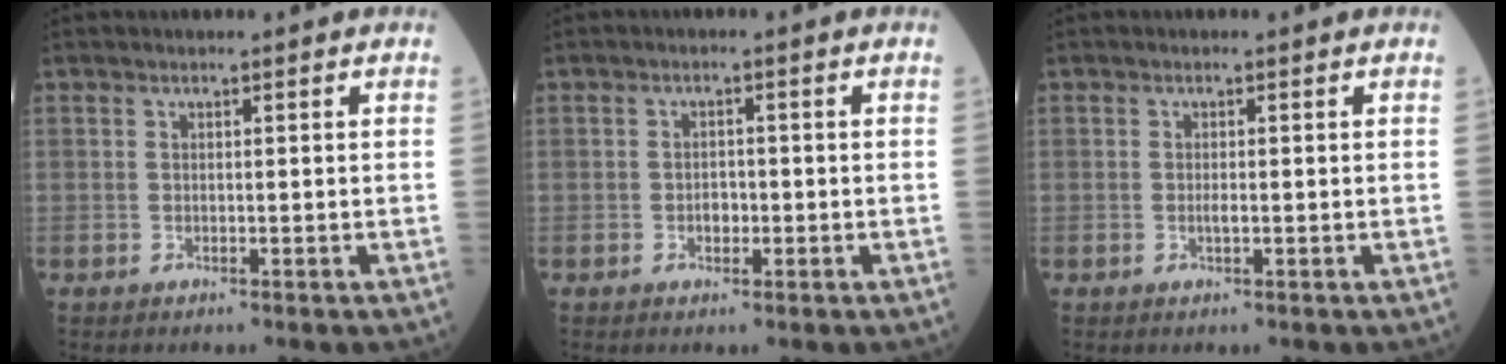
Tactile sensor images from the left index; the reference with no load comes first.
{"total": 1.8, "force": [-0.6, 1.2, 1.2], "torque": [-0.018, 0.004, -0.008]}
{"total": 0.9, "force": [-0.1, 0.2, 0.8], "torque": [-0.018, -0.001, -0.002]}